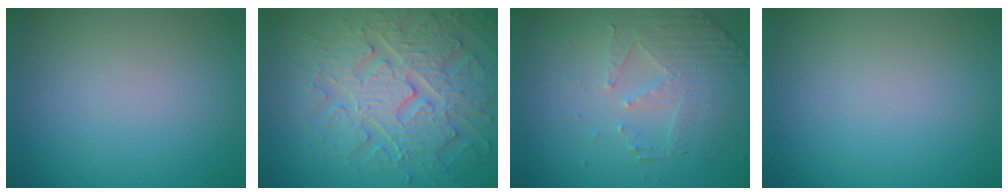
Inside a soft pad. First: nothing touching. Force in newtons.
{"total": 8.3, "press": 6.5, "slide": 5.1}
{"total": 4.7, "press": 3.4, "slide": 3.2}
{"total": 0.0}